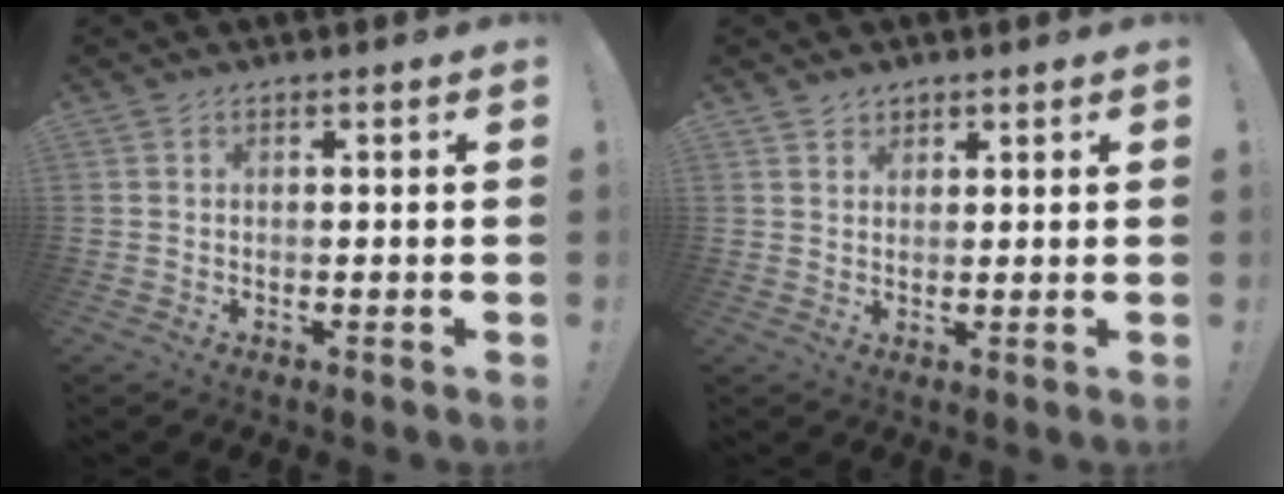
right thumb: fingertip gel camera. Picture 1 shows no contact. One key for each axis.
{"total": 2.4, "fx": 1.9, "fy": 1.4, "fz": 0.2, "tx": 0.001, "ty": -0.012, "tz": 0.034}